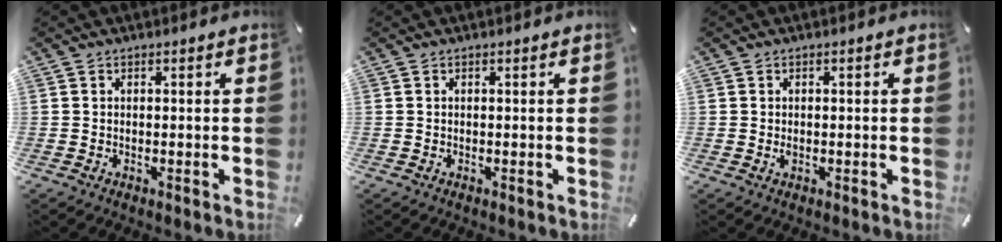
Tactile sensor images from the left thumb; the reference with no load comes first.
{"total": 0.0}
{"total": 1.1, "force": [-0.2, 0.7, 0.8], "torque": [-0.017, 0.000, -0.003]}